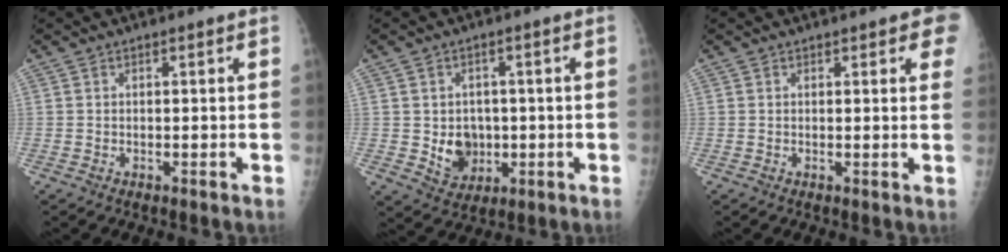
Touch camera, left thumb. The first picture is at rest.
{"total": 6.6, "force": [-0.7, 5.6, 3.4], "torque": [-0.019, 0.001, 0.005]}
{"total": 5.6, "force": [2.9, 1.6, 4.5], "torque": [-0.032, 0.001, 0.030]}